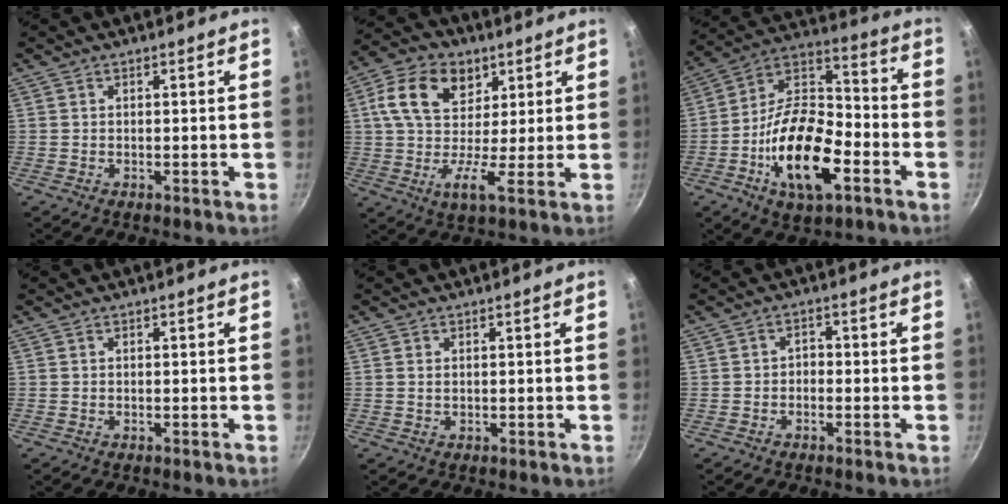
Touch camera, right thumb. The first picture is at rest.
{"total": 13.2, "force": [4.6, 8.7, 8.9], "torque": [-0.142, -0.001, 0.066]}
{"total": 20.1, "force": [-7.3, 9.7, 16.0], "torque": [-0.268, 0.044, -0.139]}
{"total": 0.0}
{"total": 0.8, "force": [0.2, 0.6, 0.5], "torque": [-0.009, 0.002, 0.004]}
{"total": 1.9, "force": [-0.9, 1.4, 0.9], "torque": [-0.009, 0.014, -0.019]}